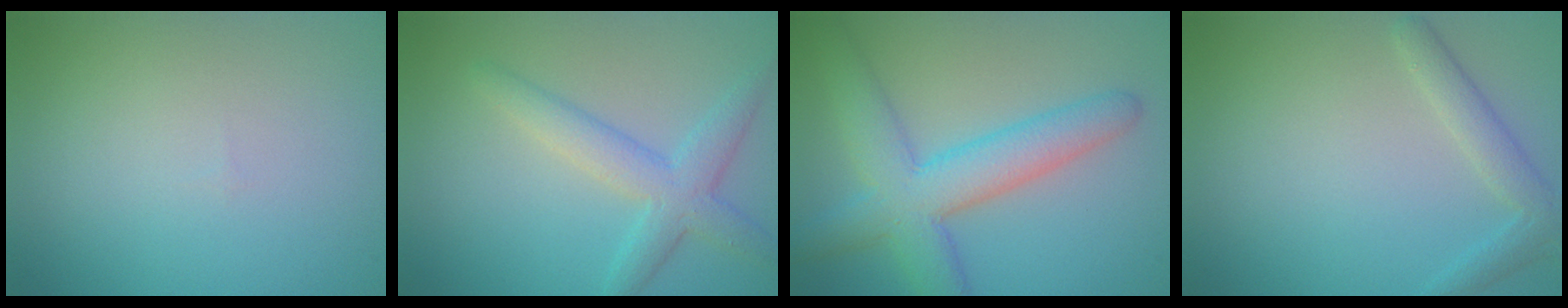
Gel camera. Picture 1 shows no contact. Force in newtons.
{"total": 3.8, "press": 3.8, "slide": 0.1}
{"total": 6.5, "press": 6.5, "slide": 0.3}
{"total": 2.3, "press": 2.3, "slide": 0.1}